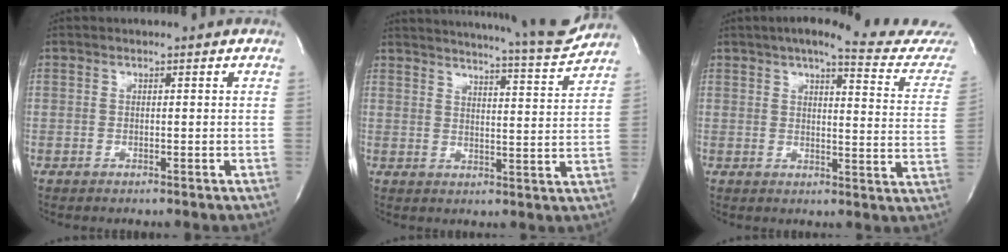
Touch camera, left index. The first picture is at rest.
{"total": 15.6, "force": [14.8, -0.7, 5.0], "torque": [-0.082, -0.055, 0.188]}
{"total": 19.5, "force": [17.6, 1.2, 8.3], "torque": [-0.103, -0.054, 0.201]}